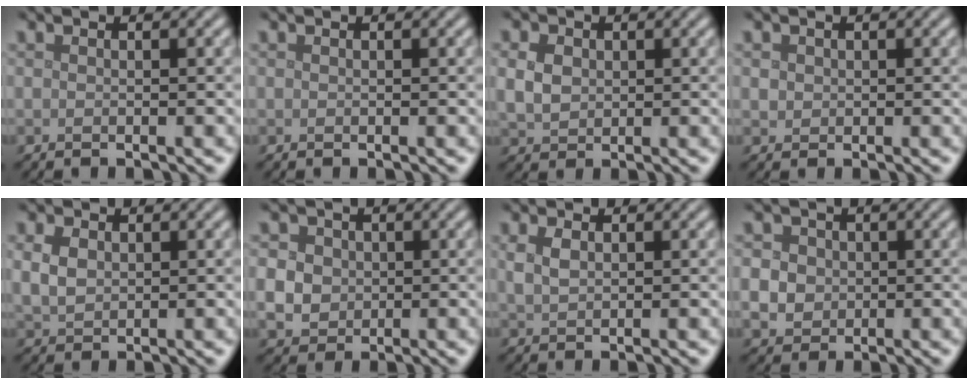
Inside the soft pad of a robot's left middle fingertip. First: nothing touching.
{"total": 0.0}
{"total": 2.8, "force": [0.6, 2.3, 1.6], "torque": [-0.039, 0.003, 0.009]}
{"total": 0.8, "force": [0.2, 0.8, 0.2], "torque": [-0.001, -0.002, 0.005]}
{"total": 2.5, "force": [0.7, 1.8, 1.6], "torque": [-0.037, 0.004, 0.013]}
{"total": 6.2, "force": [0.7, 5.5, 2.6], "torque": [-0.059, 0.025, 0.001]}
{"total": 1.8, "force": [0.7, 1.1, 1.2], "torque": [-0.031, 0.002, 0.015]}
{"total": 6.3, "force": [0.6, 5.8, 2.5], "torque": [-0.060, 0.029, -0.008]}